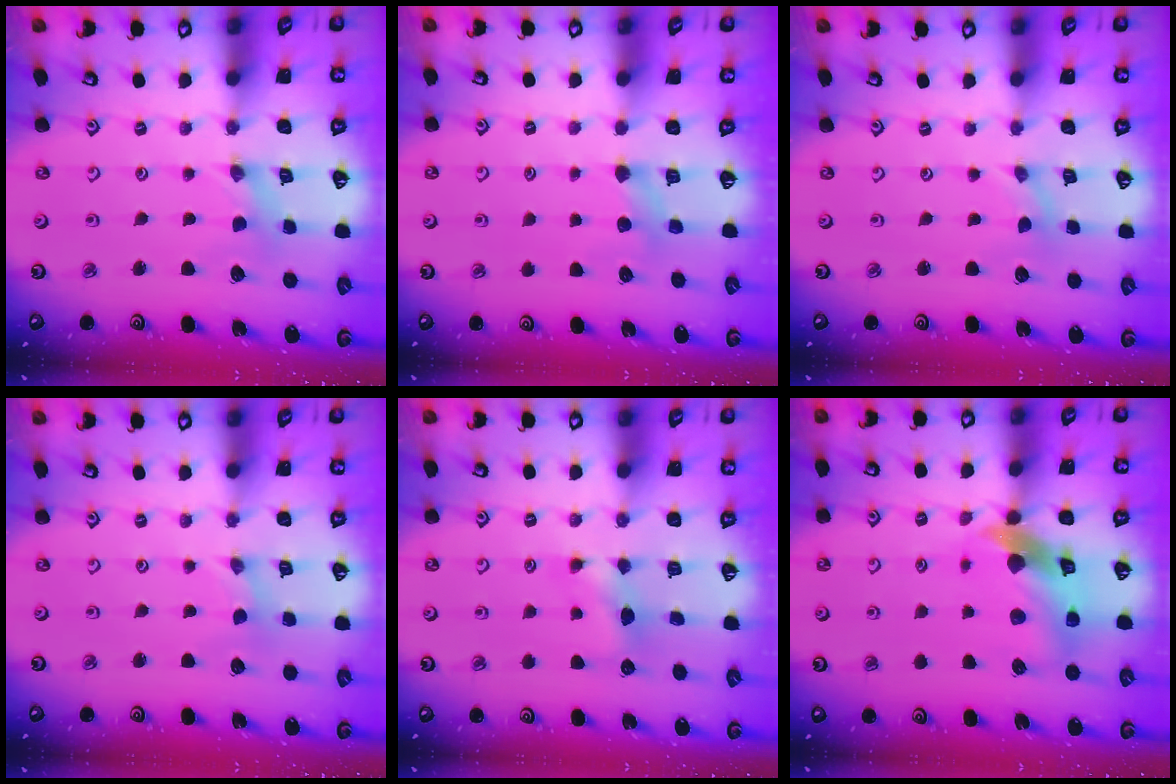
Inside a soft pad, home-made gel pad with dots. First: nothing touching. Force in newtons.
{"total": 3.4, "press": 3.3, "slide": 0.4}
{"total": 0.0}
{"total": 0.0}
{"total": 5.3, "press": 5.2, "slide": 0.9}
{"total": 11.3, "press": 11.2, "slide": 1.8}